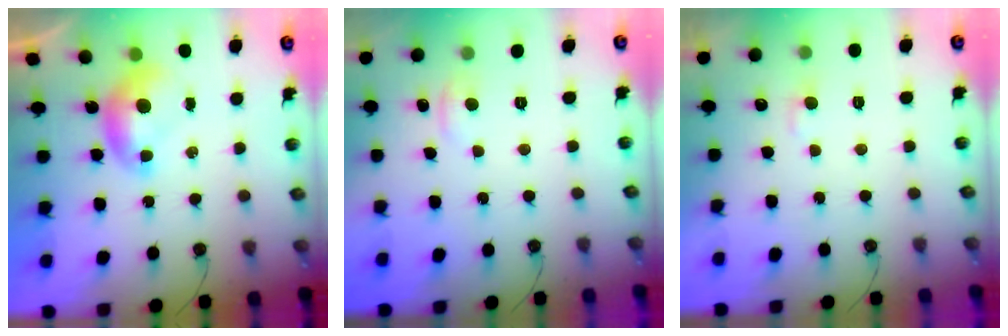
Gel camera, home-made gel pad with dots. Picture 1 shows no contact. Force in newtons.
{"total": 1.2, "press": 1.0, "slide": 0.7}
{"total": 2.8, "press": 2.8, "slide": 0.5}